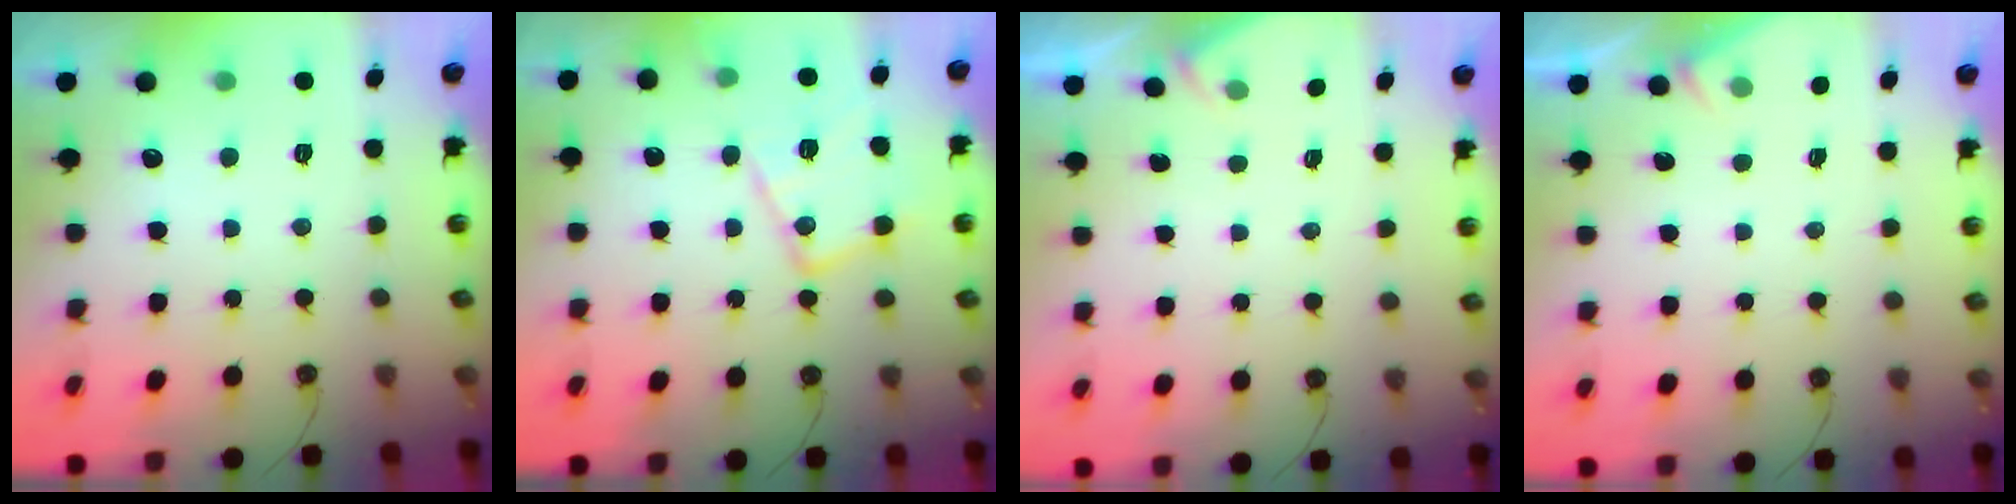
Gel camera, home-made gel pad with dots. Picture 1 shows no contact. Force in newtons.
{"total": 16.9, "press": 16.9, "slide": 1.4}
{"total": 2.2, "press": 2.2, "slide": 0.4}
{"total": 2.8, "press": 2.7, "slide": 0.4}